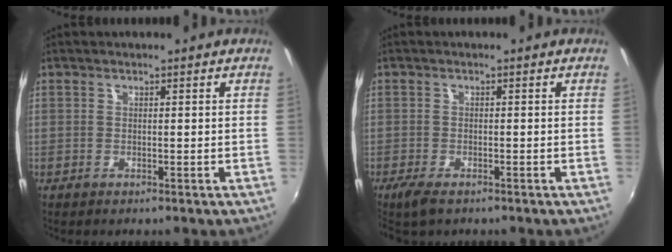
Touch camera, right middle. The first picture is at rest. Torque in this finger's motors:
{"motor_torque": [0.87, -0.85, 0.28, 0.07]}